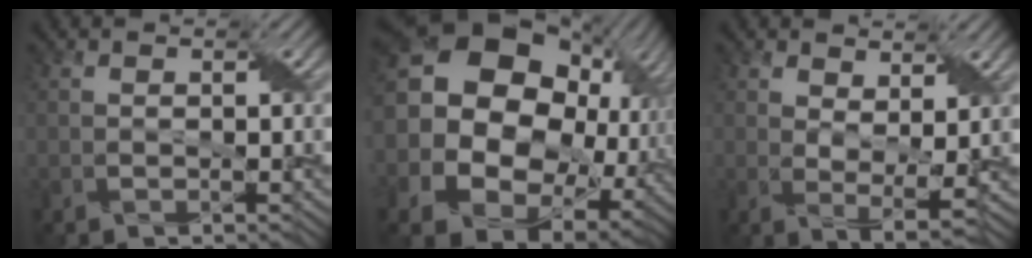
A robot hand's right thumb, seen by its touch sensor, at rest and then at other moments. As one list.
[{"total": 22.1, "force": [0.1, 18.0, 12.9], "torque": [-0.292, -0.012, 0.004]}, {"total": 4.2, "force": [2.5, 1.3, 3.2], "torque": [-0.069, -0.005, 0.047]}]